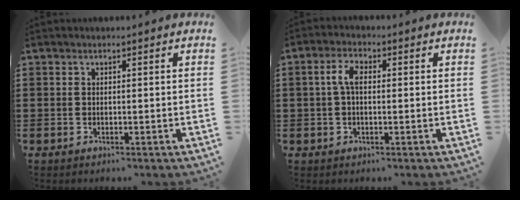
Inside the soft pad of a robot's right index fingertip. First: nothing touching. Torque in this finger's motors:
{"motor_torque": [0.70, -0.40, 0.19, 0.09]}